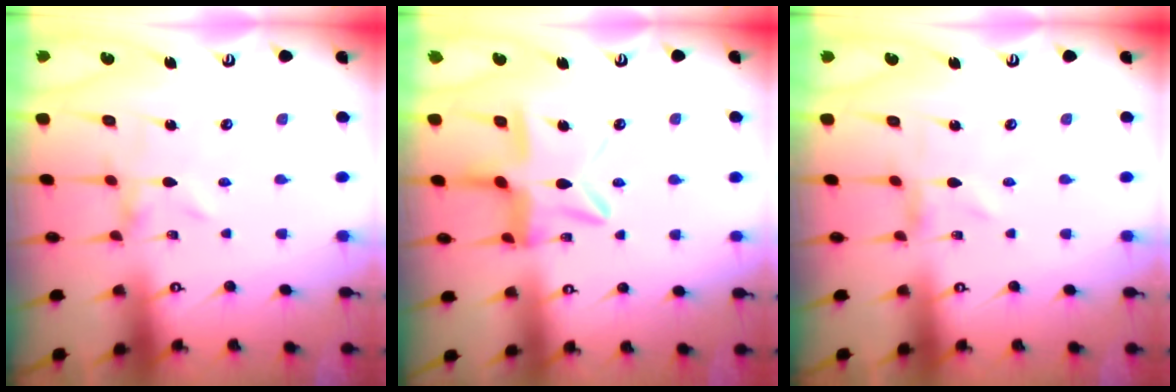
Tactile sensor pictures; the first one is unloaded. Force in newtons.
{"total": 11.5, "press": 11.5, "slide": 0.6}
{"total": 0.0}